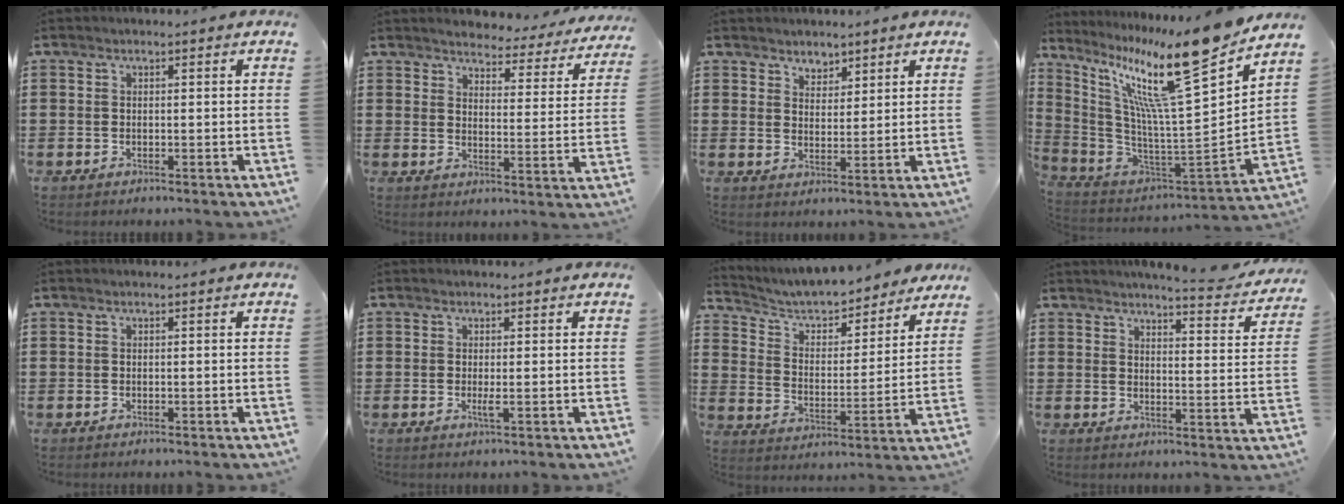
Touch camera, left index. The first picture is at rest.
{"total": 3.3, "force": [3.3, 0.2, 0.1], "torque": [-0.026, -0.028, 0.050]}
{"total": 3.0, "force": [2.5, 1.6, -0.2], "torque": [-0.007, 0.003, 0.047]}
{"total": 17.3, "force": [12.5, 0.4, 11.9], "torque": [-0.235, -0.098, 0.194]}
{"total": 0.0}
{"total": 1.3, "force": [-0.1, 0.0, 1.3], "torque": [-0.033, -0.007, -0.003]}
{"total": 5.7, "force": [5.4, 1.5, 1.2], "torque": [-0.053, -0.037, 0.089]}
{"total": 4.6, "force": [4.4, -0.1, 1.5], "torque": [-0.033, -0.030, 0.070]}